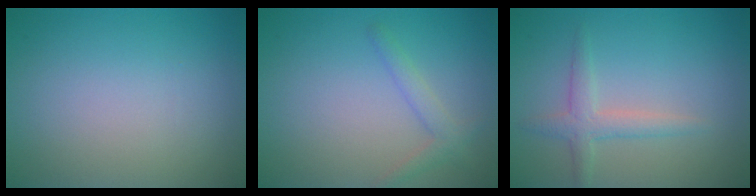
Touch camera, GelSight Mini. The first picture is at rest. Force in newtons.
{"total": 1.8, "press": 1.7, "slide": 0.1}
{"total": 2.2, "press": 2.2, "slide": 0.1}